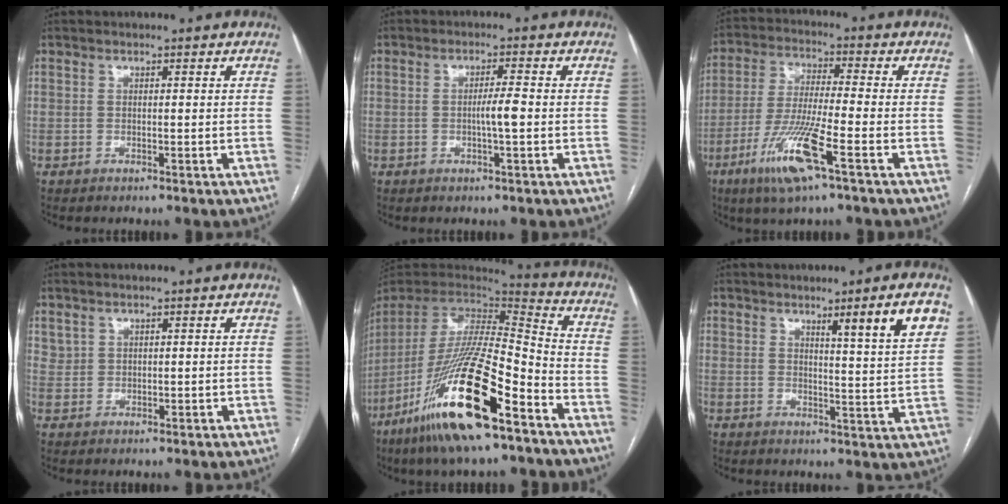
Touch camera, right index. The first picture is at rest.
{"total": 3.3, "force": [-0.5, 0.1, 3.3], "torque": [-0.057, 0.000, -0.008]}
{"total": 11.7, "force": [-5.7, 0.5, 10.2], "torque": [-0.210, -0.021, -0.110]}
{"total": 1.8, "force": [1.2, 1.2, 0.4], "torque": [-0.004, 0.004, 0.027]}
{"total": 24.5, "force": [-14.1, 4.1, 19.7], "torque": [-0.385, -0.054, -0.261]}
{"total": 8.3, "force": [4.5, -0.9, 6.9], "torque": [-0.089, -0.015, 0.064]}